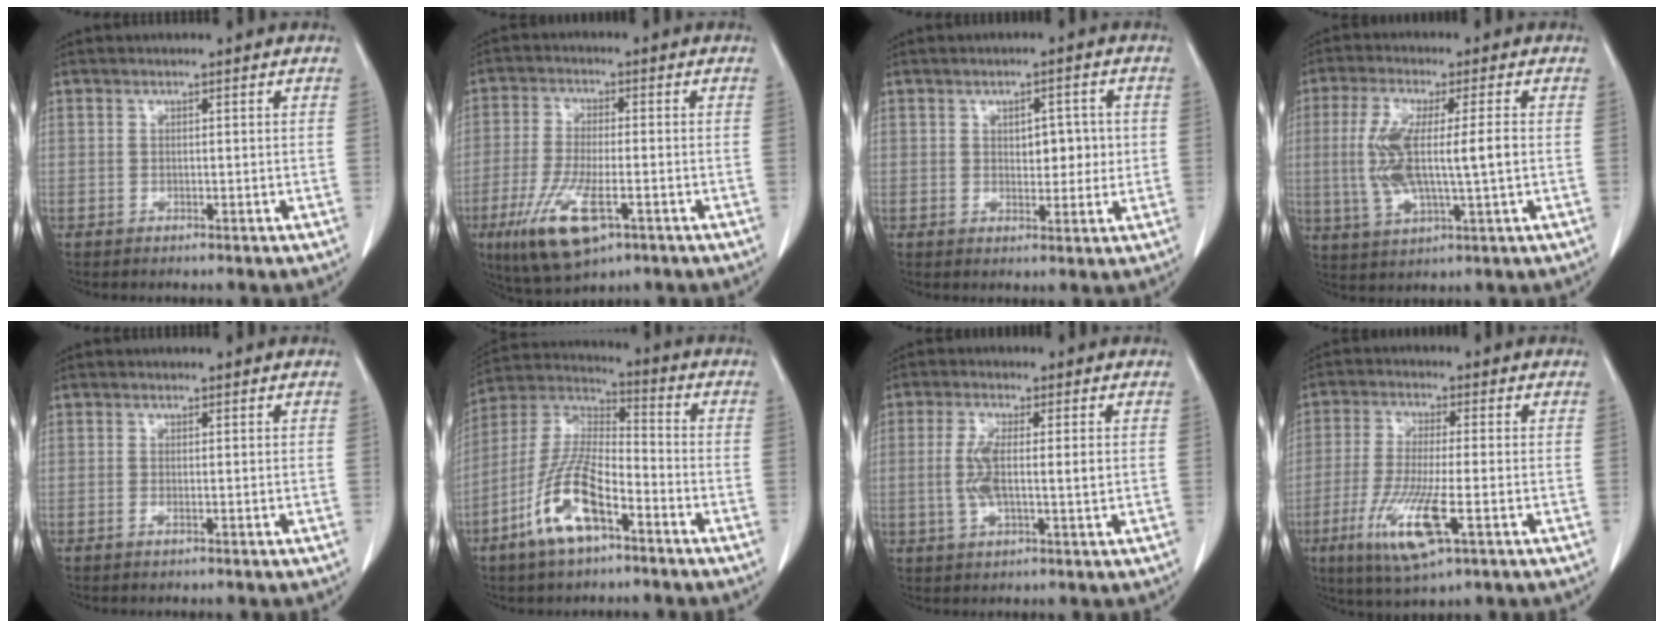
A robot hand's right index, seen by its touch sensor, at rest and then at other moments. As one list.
[{"total": 10.9, "force": [-5.0, 3.0, 9.2], "torque": [-0.186, -0.024, -0.080]}, {"total": 4.7, "force": [0.7, 2.4, 3.9], "torque": [-0.048, 0.005, 0.015]}, {"total": 10.7, "force": [-0.1, 1.7, 10.6], "torque": [-0.219, 0.000, 0.001]}, {"total": 0.6, "force": [-0.2, 0.0, 0.6], "torque": [-0.012, -0.002, -0.003]}, {"total": 12.8, "force": [-6.4, 4.0, 10.3], "torque": [-0.221, 0.002, -0.121]}, {"total": 6.3, "force": [0.1, 1.3, 6.2], "torque": [-0.126, 0.001, 0.000]}, {"total": 11.0, "force": [-4.2, 1.3, 10.1], "torque": [-0.205, -0.028, -0.074]}]